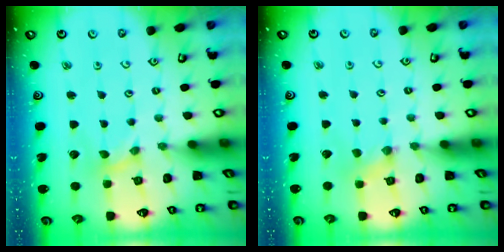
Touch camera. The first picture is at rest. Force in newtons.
{"total": 0.6, "press": 0.6, "slide": 0.1}